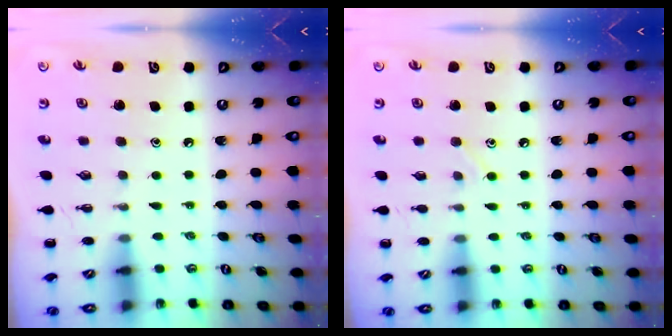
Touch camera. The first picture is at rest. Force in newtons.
{"total": 4.3, "press": 4.1, "slide": 1.4}